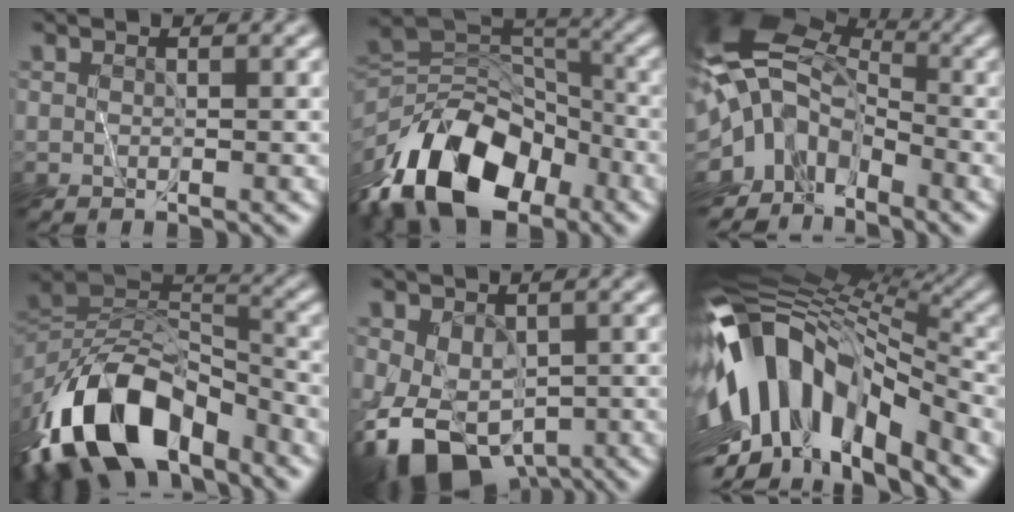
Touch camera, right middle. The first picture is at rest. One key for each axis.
{"total": 12.9, "fx": -8.0, "fy": 7.2, "fz": 7.2, "tx": -0.127, "ty": 0.008, "tz": -0.152}
{"total": 9.9, "fx": -3.9, "fy": 6.8, "fz": 6.1, "tx": -0.110, "ty": -0.005, "tz": -0.087}
{"total": 13.7, "fx": -8.9, "fy": 6.8, "fz": 7.9, "tx": -0.151, "ty": 0.010, "tz": -0.172}
{"total": 7.1, "fx": -3.1, "fy": 4.7, "fz": 4.3, "tx": -0.076, "ty": -0.017, "tz": -0.049}
{"total": 13.6, "fx": -3.3, "fy": 6.5, "fz": 11.5, "tx": -0.199, "ty": 0.027, "tz": -0.066}